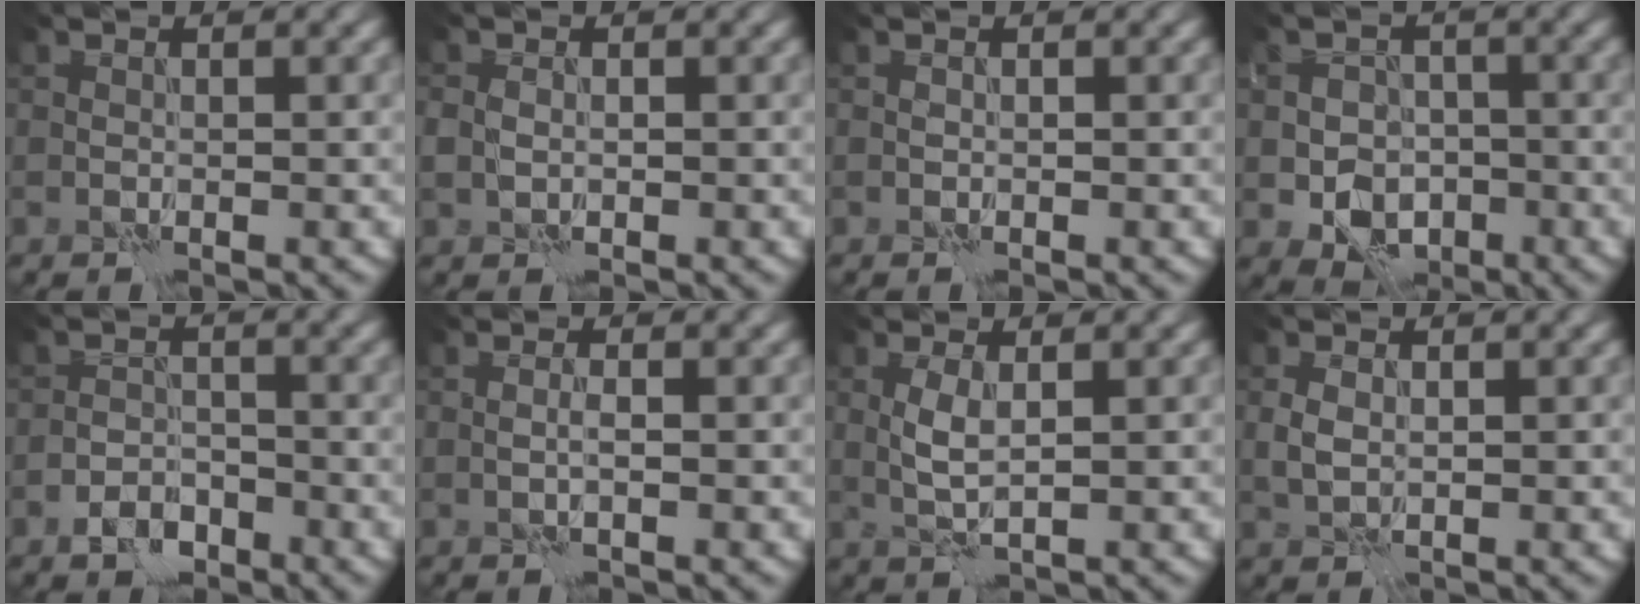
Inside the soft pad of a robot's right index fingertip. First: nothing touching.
{"total": 1.1, "force": [0.1, 0.9, 0.5], "torque": [-0.012, 0.001, 0.001]}
{"total": 0.0}
{"total": 5.5, "force": [-1.9, 4.3, 2.8], "torque": [-0.030, -0.001, -0.035]}
{"total": 2.4, "force": [-1.7, 1.3, 0.9], "torque": [-0.010, 0.006, -0.036]}
{"total": 0.7, "force": [-0.1, -0.1, 0.7], "torque": [-0.014, 0.001, -0.002]}
{"total": 2.0, "force": [0.4, 0.5, 1.9], "torque": [-0.048, 0.002, 0.010]}
{"total": 1.4, "force": [0.2, 1.0, 1.0], "torque": [-0.027, 0.001, 0.007]}